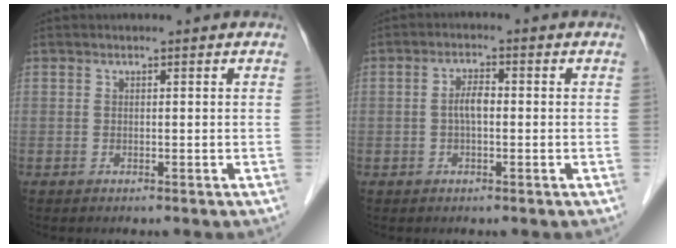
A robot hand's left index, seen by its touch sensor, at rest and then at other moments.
{"total": 2.8, "force": [-0.6, 0.9, 2.5], "torque": [-0.048, 0.006, -0.012]}